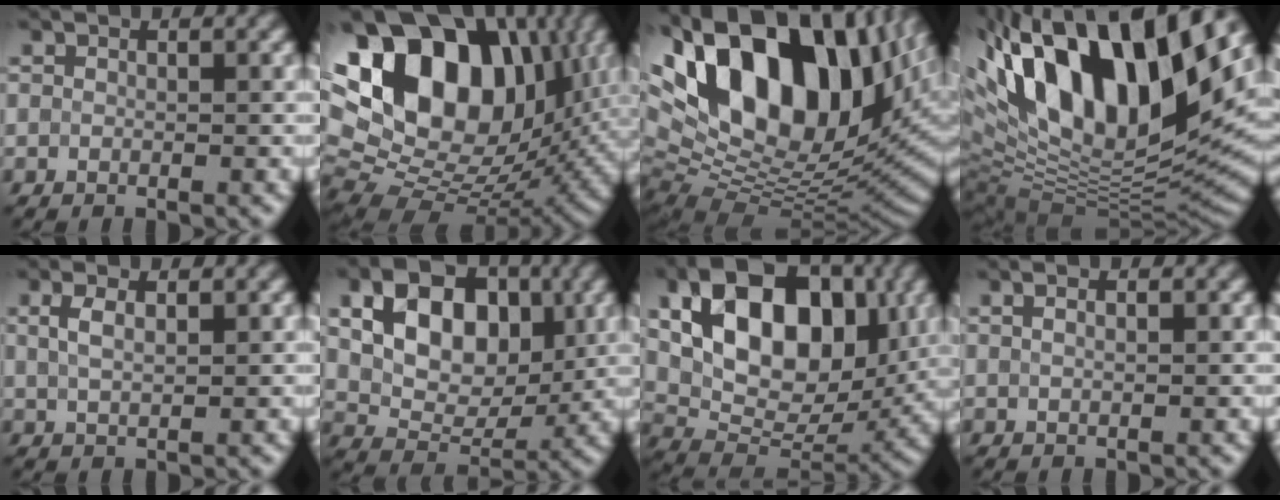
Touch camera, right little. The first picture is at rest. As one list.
[{"total": 20.9, "force": [7.8, 13.5, 13.9], "torque": [-0.252, 0.043, 0.150]}, {"total": 20.7, "force": [7.6, 11.1, 15.7], "torque": [-0.297, 0.044, 0.141]}, {"total": 19.0, "force": [8.4, 7.3, 15.4], "torque": [-0.283, 0.042, 0.146]}, {"total": 2.0, "force": [1.1, 0.6, 1.5], "torque": [-0.040, 0.009, 0.026]}, {"total": 8.8, "force": [2.7, 5.8, 6.0], "torque": [-0.111, 0.001, 0.046]}, {"total": 13.3, "force": [4.2, 8.4, 9.4], "torque": [-0.149, 0.001, 0.079]}, {"total": 0.9, "force": [0.7, 0.0, 0.7], "torque": [-0.018, 0.003, 0.015]}]